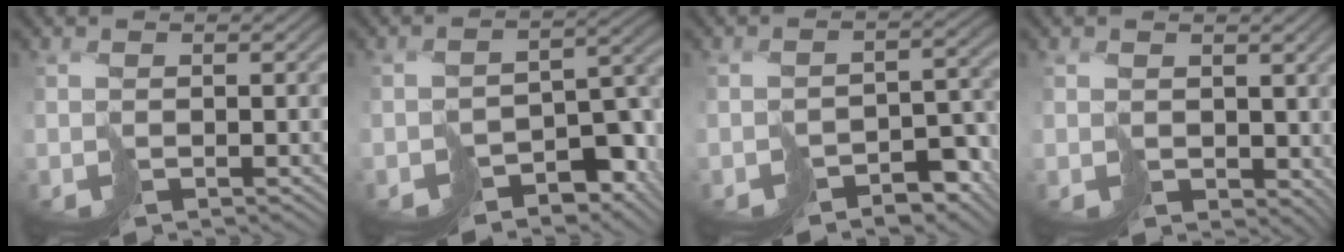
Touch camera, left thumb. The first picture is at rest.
{"total": 10.1, "force": [-6.8, 5.5, 5.1], "torque": [-0.076, -0.007, -0.074]}
{"total": 7.5, "force": [-5.6, 3.9, 3.1], "torque": [-0.039, -0.011, -0.071]}
{"total": 3.1, "force": [1.3, 2.4, 1.4], "torque": [-0.036, -0.010, 0.030]}